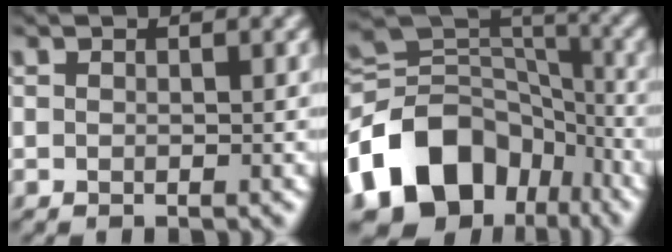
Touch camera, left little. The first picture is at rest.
{"total": 13.2, "force": [-6.5, 9.6, 6.4], "torque": [-0.132, 0.009, -0.125]}